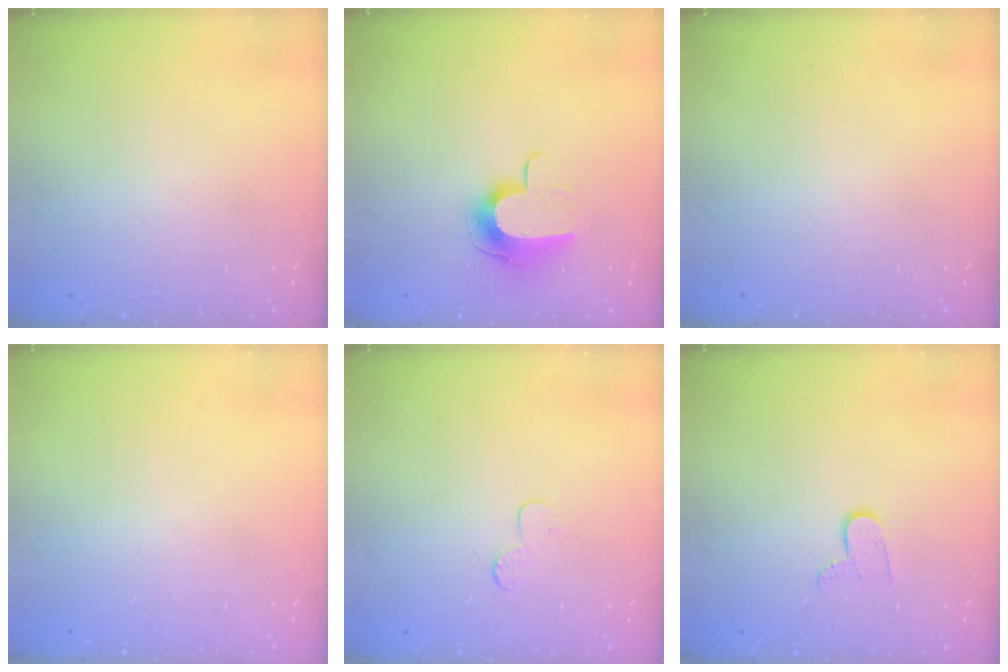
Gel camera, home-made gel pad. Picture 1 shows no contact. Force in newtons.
{"total": 9.8, "press": 9.8, "slide": 0.6}
{"total": 0.0}
{"total": 0.8, "press": 0.5, "slide": 0.6}
{"total": 4.4, "press": 4.4, "slide": 0.4}
{"total": 5.2, "press": 5.2, "slide": 0.4}